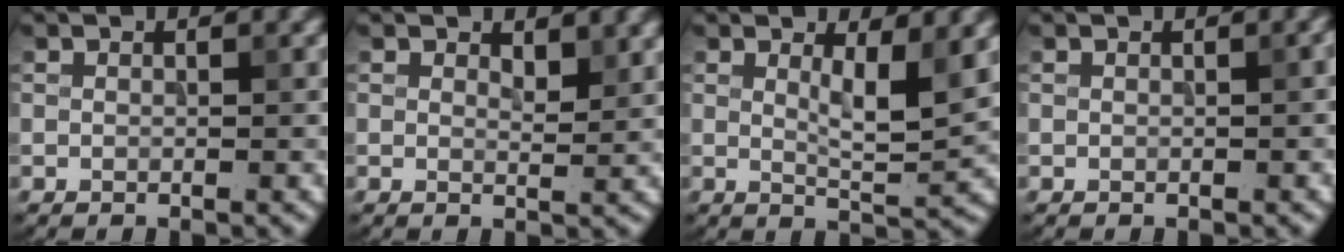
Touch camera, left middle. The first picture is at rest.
{"total": 1.6, "force": [1.1, 0.6, 1.0], "torque": [-0.015, -0.004, 0.021]}
{"total": 3.9, "force": [1.3, 0.8, 3.6], "torque": [-0.059, -0.010, 0.025]}
{"total": 0.7, "force": [0.0, 0.1, 0.7], "torque": [-0.006, 0.005, 0.002]}